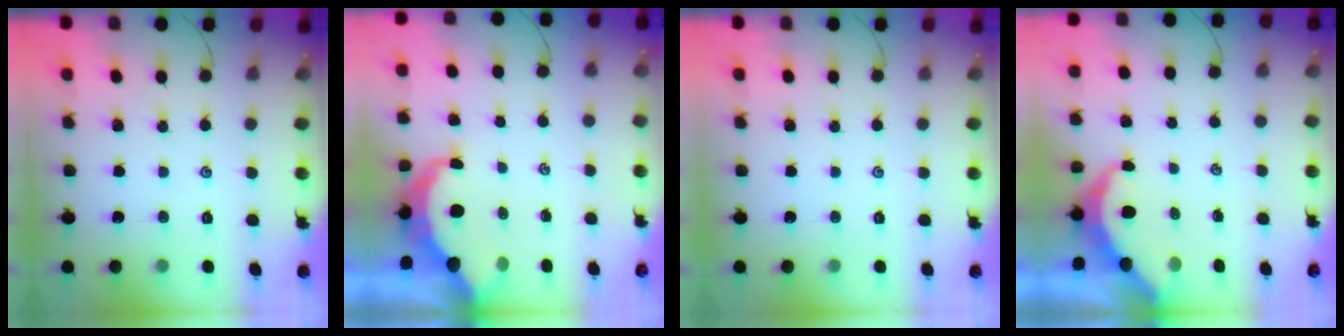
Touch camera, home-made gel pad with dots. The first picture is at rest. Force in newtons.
{"total": 7.3, "press": 7.2, "slide": 0.9}
{"total": 0.0}
{"total": 4.7, "press": 4.7, "slide": 0.4}